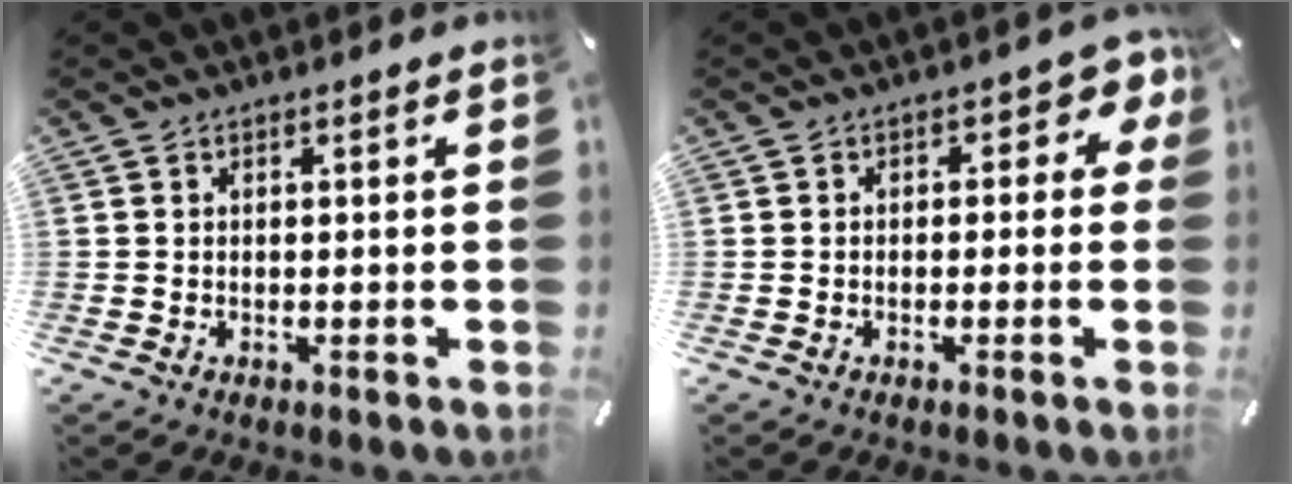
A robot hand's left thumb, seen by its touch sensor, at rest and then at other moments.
{"total": 3.8, "force": [0.0, 2.4, 2.9], "torque": [-0.043, 0.009, -0.006]}